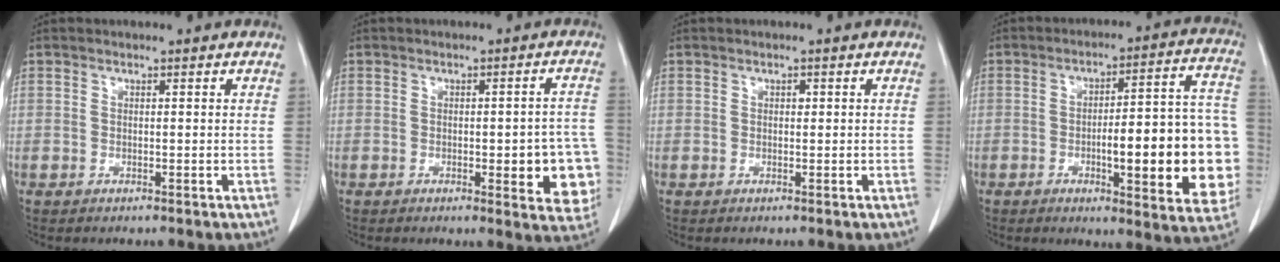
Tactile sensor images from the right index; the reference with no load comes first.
{"total": 8.6, "force": [-2.0, 2.4, 8.0], "torque": [-0.077, 0.002, -0.021]}
{"total": 0.6, "force": [0.2, 0.4, 0.4], "torque": [-0.006, 0.001, 0.002]}
{"total": 19.3, "force": [-3.6, 4.1, 18.6], "torque": [-0.178, 0.030, -0.034]}